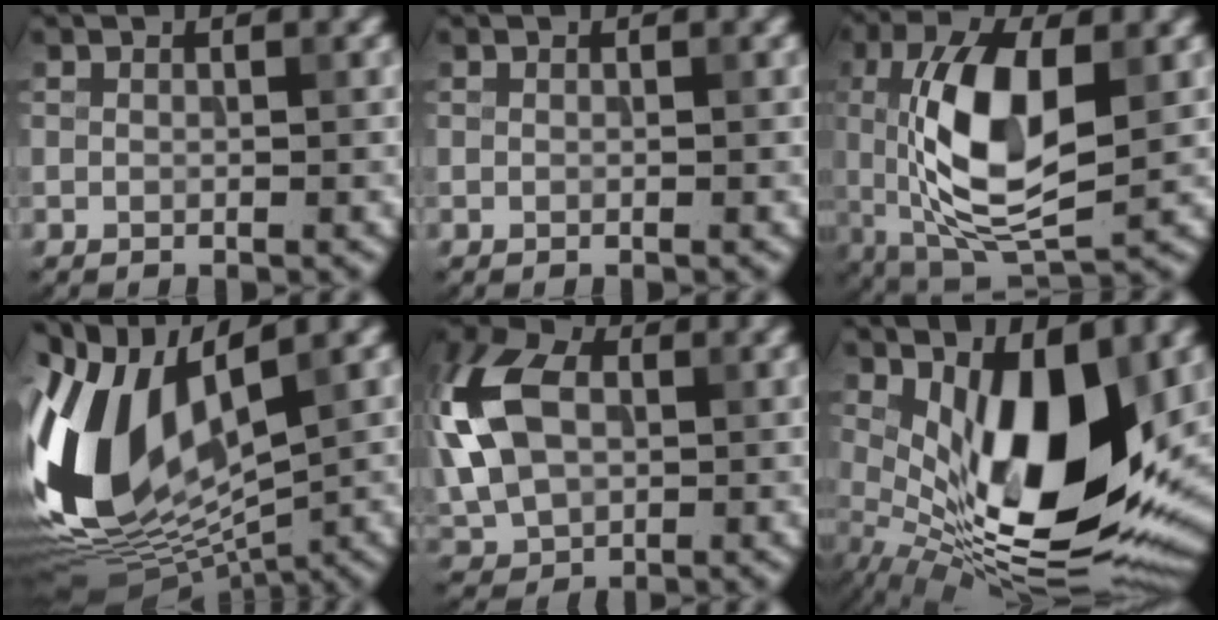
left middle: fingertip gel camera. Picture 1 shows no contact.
{"total": 0.0}
{"total": 10.4, "force": [0.6, 4.5, 9.4], "torque": [-0.182, 0.004, 0.008]}
{"total": 14.0, "force": [2.1, 7.3, 11.7], "torque": [-0.264, -0.001, 0.040]}
{"total": 11.8, "force": [1.3, 7.8, 8.7], "torque": [-0.206, 0.013, 0.012]}
{"total": 13.8, "force": [1.5, 5.5, 12.6], "torque": [-0.196, -0.021, 0.026]}